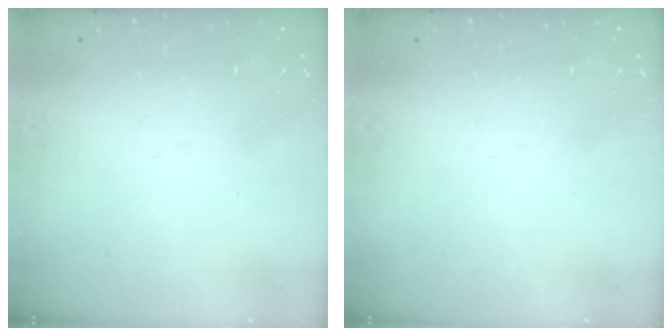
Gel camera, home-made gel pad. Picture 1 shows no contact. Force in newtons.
{"total": 0.0}